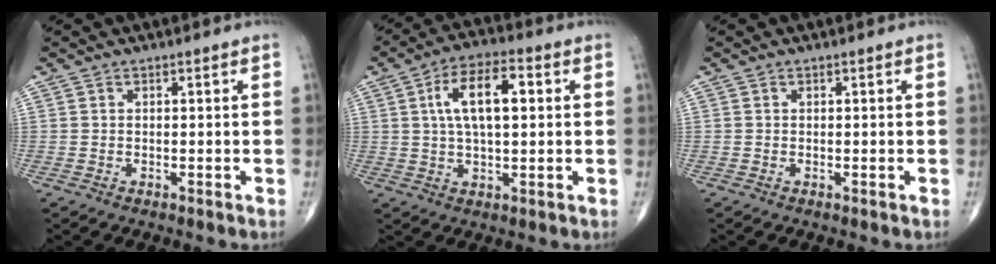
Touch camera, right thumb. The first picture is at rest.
{"total": 10.9, "force": [2.2, 4.9, 9.6], "torque": [-0.163, 0.015, 0.033]}
{"total": 0.0}